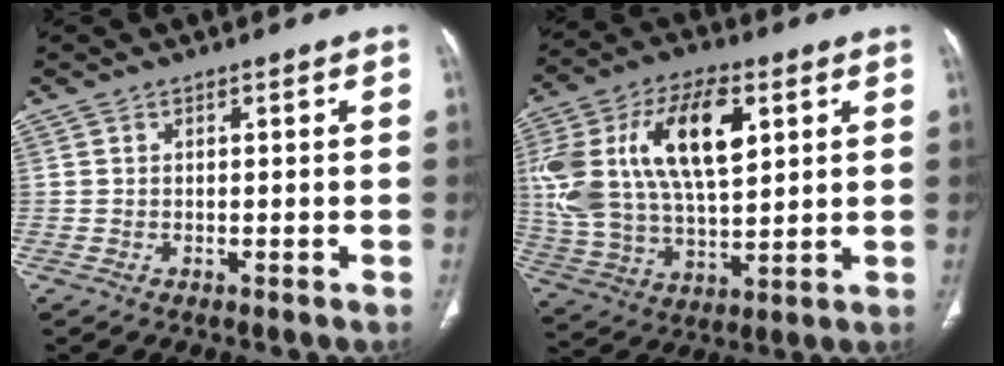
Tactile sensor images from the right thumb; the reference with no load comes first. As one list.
[{"total": 23.1, "force": [6.5, 11.8, 18.7], "torque": [-0.361, -0.002, 0.119]}]